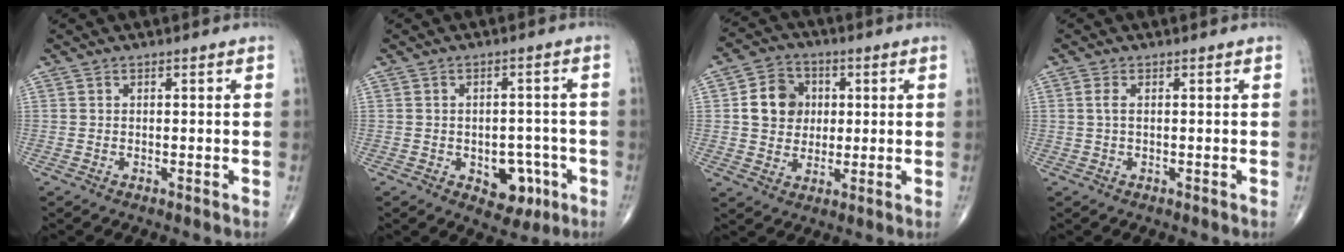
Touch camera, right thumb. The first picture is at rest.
{"total": 7.4, "force": [-2.7, 4.9, 4.8], "torque": [-0.027, 0.018, -0.028]}
{"total": 9.3, "force": [1.4, 7.9, 4.6], "torque": [-0.047, 0.002, 0.019]}
{"total": 1.5, "force": [0.3, 0.6, 1.4], "torque": [-0.036, 0.002, 0.007]}